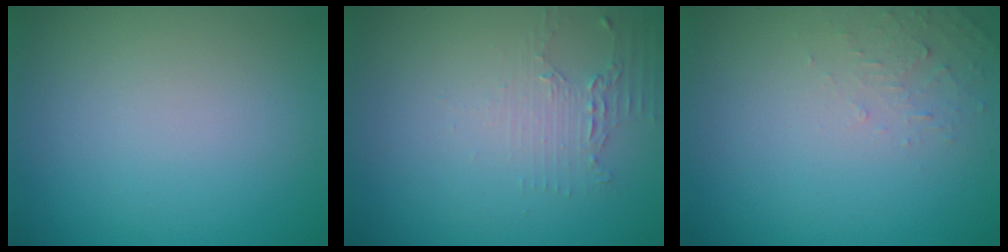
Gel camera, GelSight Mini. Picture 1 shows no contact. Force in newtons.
{"total": 1.9, "press": 1.3, "slide": 1.4}
{"total": 1.4, "press": 1.4, "slide": 0.2}